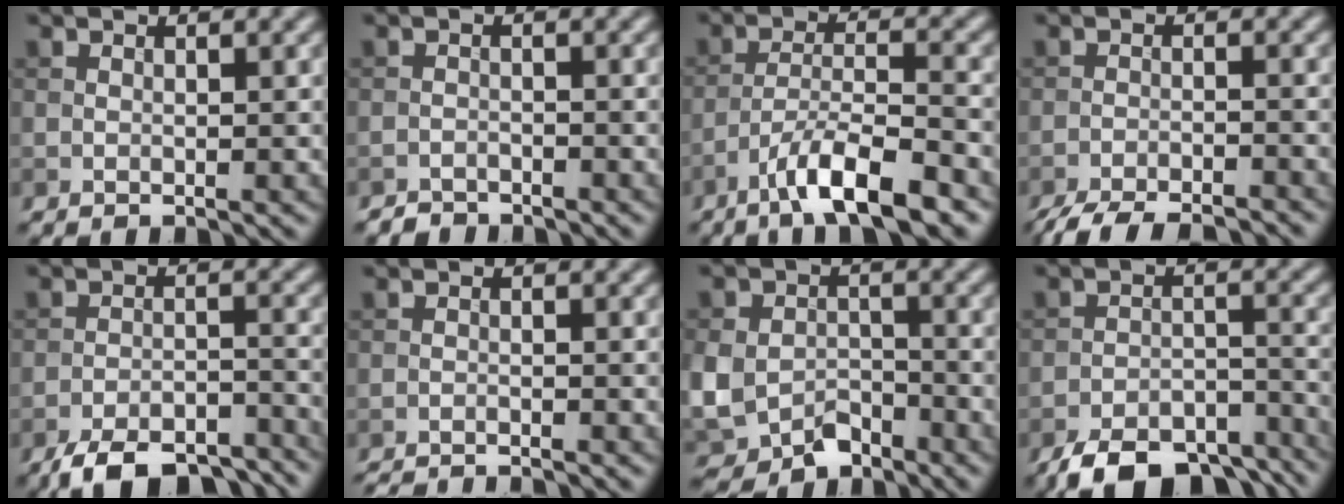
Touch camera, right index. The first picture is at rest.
{"total": 1.6, "force": [-1.5, 0.4, -0.1], "torque": [0.006, 0.003, -0.029]}
{"total": 7.2, "force": [-4.9, 1.5, 5.0], "torque": [-0.083, 0.006, -0.087]}
{"total": 7.6, "force": [-7.0, 1.3, 2.6], "torque": [-0.045, -0.016, -0.107]}
{"total": 9.0, "force": [-7.5, 2.9, 4.0], "torque": [-0.058, -0.014, -0.114]}
{"total": 3.2, "force": [-3.1, 0.3, 0.8], "torque": [-0.016, -0.011, -0.050]}
{"total": 5.9, "force": [-2.8, 4.3, 2.9], "torque": [-0.062, -0.019, -0.045]}
{"total": 9.6, "force": [-7.6, 3.7, 4.4], "torque": [-0.067, -0.017, -0.116]}